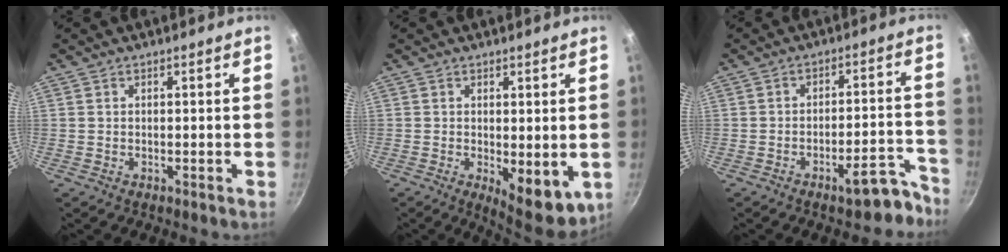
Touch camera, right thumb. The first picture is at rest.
{"total": 8.4, "force": [-1.8, 3.4, 7.5], "torque": [-0.095, -0.022, -0.015]}
{"total": 7.8, "force": [-5.8, 2.2, 4.7], "torque": [-0.048, 0.062, -0.081]}